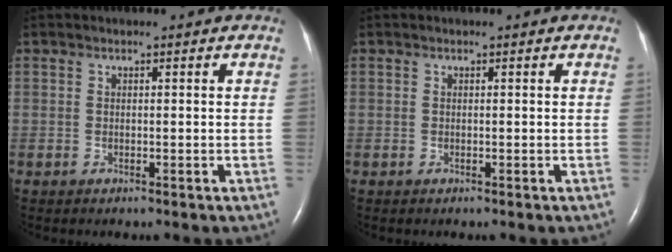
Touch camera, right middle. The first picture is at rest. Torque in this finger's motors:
{"motor_torque": [0.09, 0.05, 0.08, 0.00]}